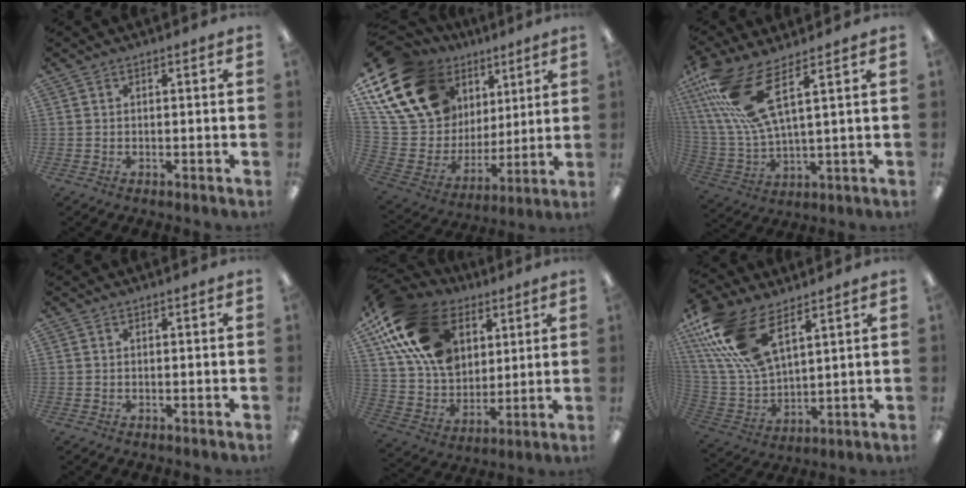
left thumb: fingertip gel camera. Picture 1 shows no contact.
{"total": 22.9, "force": [12.7, 14.9, 11.8], "torque": [-0.251, -0.060, 0.245]}
{"total": 15.9, "force": [8.5, 4.9, 12.5], "torque": [-0.281, -0.029, 0.147]}
{"total": 0.0}
{"total": 22.1, "force": [10.4, 14.6, 12.9], "torque": [-0.263, -0.028, 0.191]}
{"total": 19.7, "force": [11.0, 9.7, 13.2], "torque": [-0.305, -0.038, 0.197]}